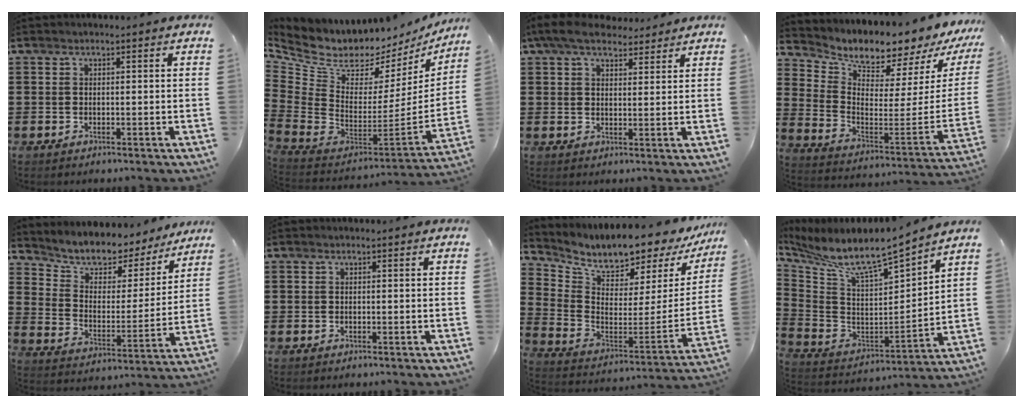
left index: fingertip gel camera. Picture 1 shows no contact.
{"total": 6.2, "force": [4.9, 3.1, 2.2], "torque": [-0.088, -0.062, 0.081]}
{"total": 6.3, "force": [5.3, 2.1, 2.8], "torque": [-0.063, -0.009, 0.097]}
{"total": 4.7, "force": [4.7, 0.3, 0.7], "torque": [-0.032, -0.071, 0.071]}
{"total": 5.7, "force": [5.0, 2.5, 0.8], "torque": [-0.046, -0.044, 0.081]}
{"total": 0.0}
{"total": 7.0, "force": [6.6, 1.3, 2.2], "torque": [-0.067, -0.072, 0.107]}
{"total": 6.6, "force": [5.7, 0.3, 3.3], "torque": [-0.093, -0.060, 0.086]}